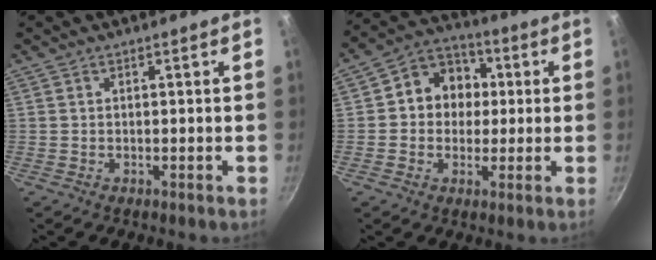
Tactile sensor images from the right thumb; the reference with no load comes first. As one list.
[{"total": 10.7, "force": [1.1, 9.3, 5.0], "torque": [-0.031, 0.020, -0.003]}]